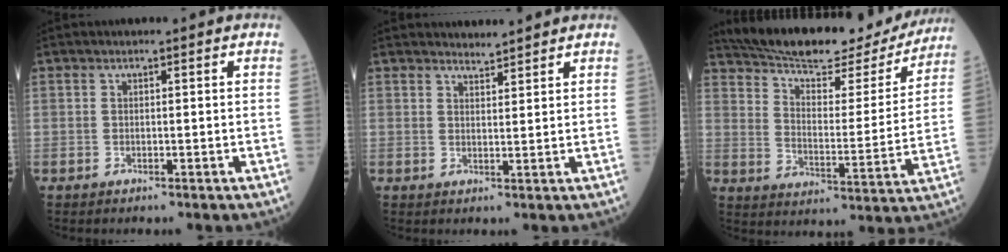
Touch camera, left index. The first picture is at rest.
{"total": 2.2, "force": [2.1, 0.0, -0.2], "torque": [-0.006, 0.006, 0.038]}
{"total": 23.4, "force": [21.0, 5.6, 8.7], "torque": [-0.139, -0.012, 0.288]}